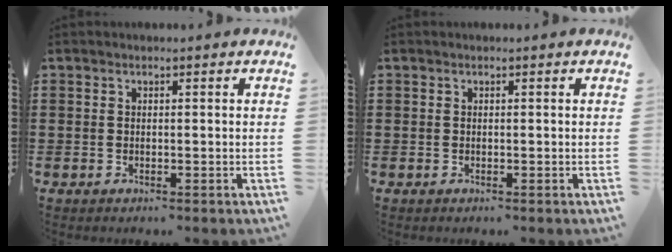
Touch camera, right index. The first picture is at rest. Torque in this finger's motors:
{"motor_torque": [0.00, 0.00, 0.00, 0.00]}